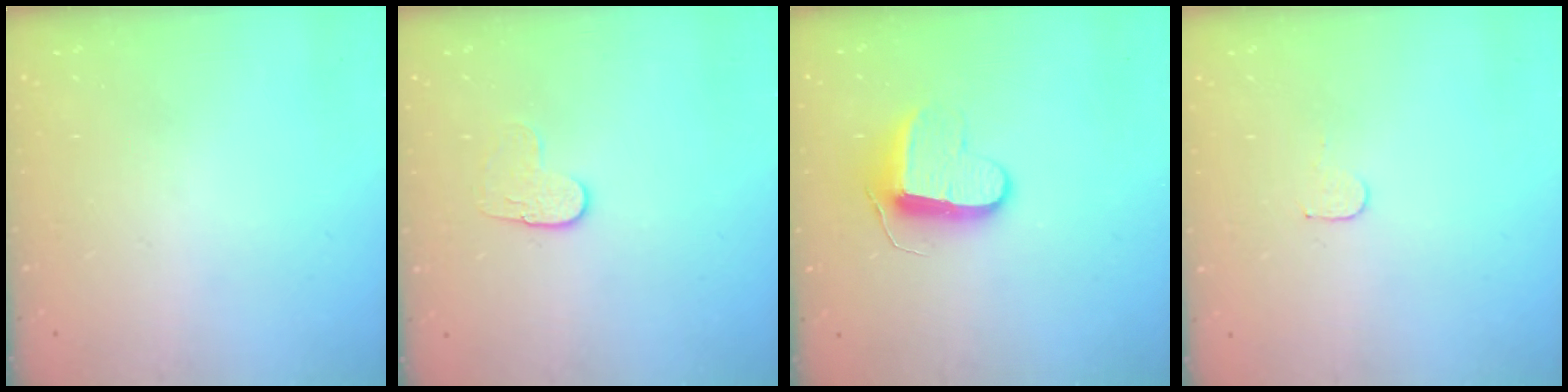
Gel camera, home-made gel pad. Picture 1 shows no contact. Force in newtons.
{"total": 7.9, "press": 7.8, "slide": 0.6}
{"total": 9.7, "press": 9.7, "slide": 0.2}
{"total": 3.7, "press": 3.7, "slide": 0.3}